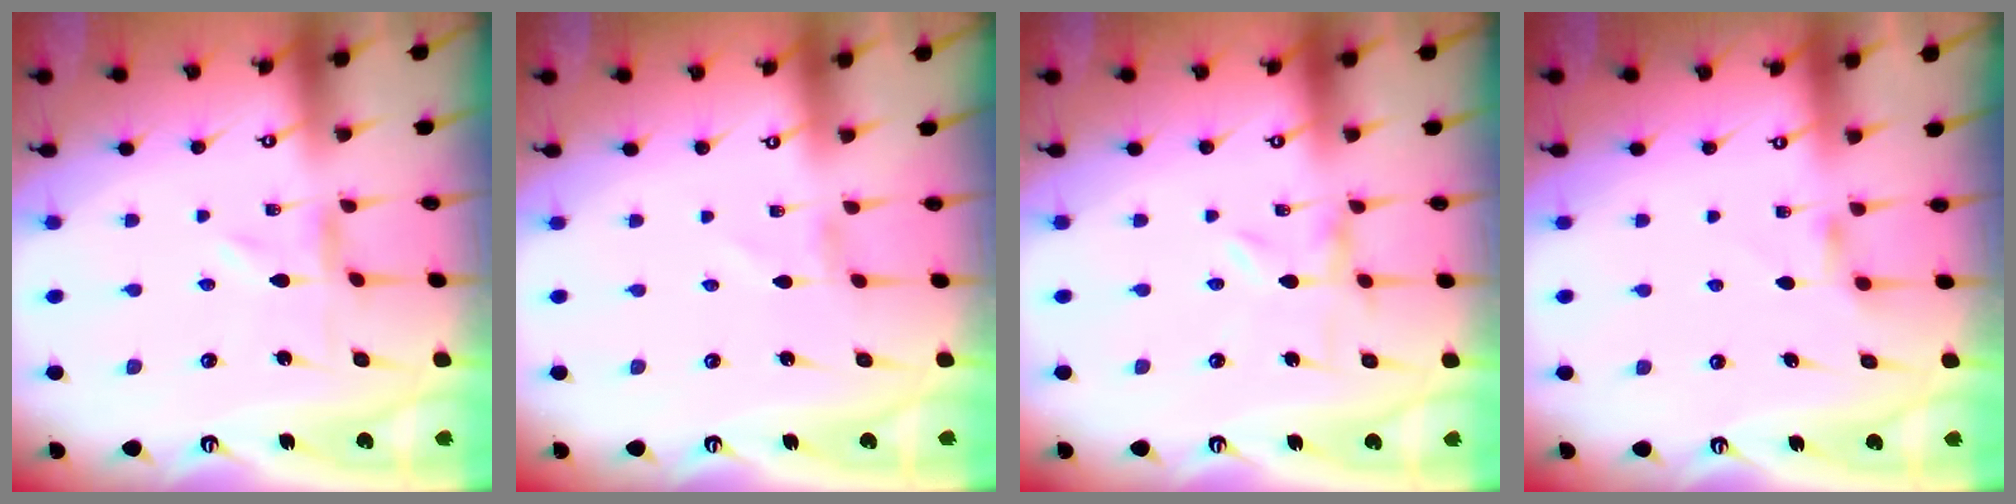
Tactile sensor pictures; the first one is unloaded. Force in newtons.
{"total": 1.3, "press": 1.3, "slide": 0.1}
{"total": 0.0}
{"total": 3.7, "press": 3.7, "slide": 0.6}